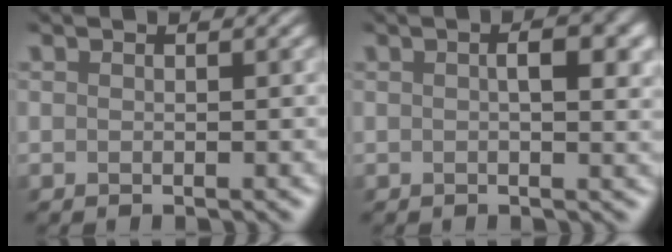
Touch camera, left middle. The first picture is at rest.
{"total": 4.4, "force": [1.0, 1.7, 3.9], "torque": [-0.027, 0.012, 0.005]}